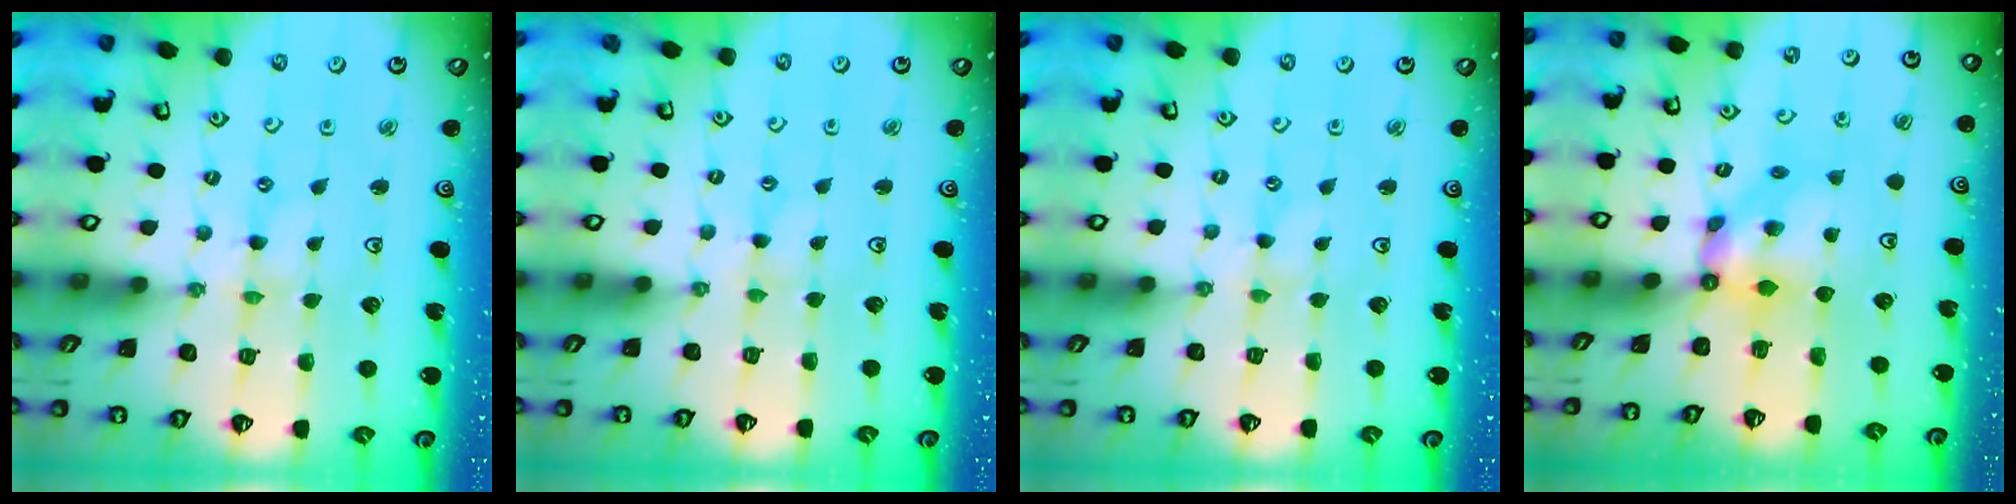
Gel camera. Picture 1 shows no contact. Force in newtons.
{"total": 1.3, "press": 1.3, "slide": 0.3}
{"total": 0.0}
{"total": 6.2, "press": 6.2, "slide": 0.5}